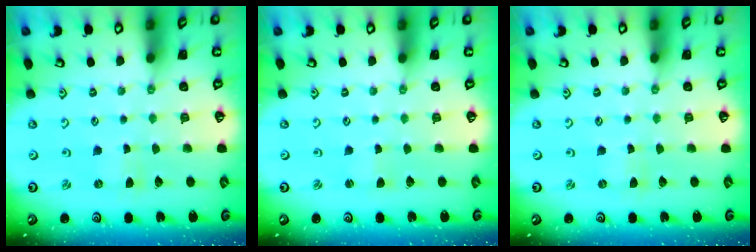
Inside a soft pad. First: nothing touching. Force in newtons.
{"total": 1.4, "press": 1.4, "slide": 0.3}
{"total": 0.0}